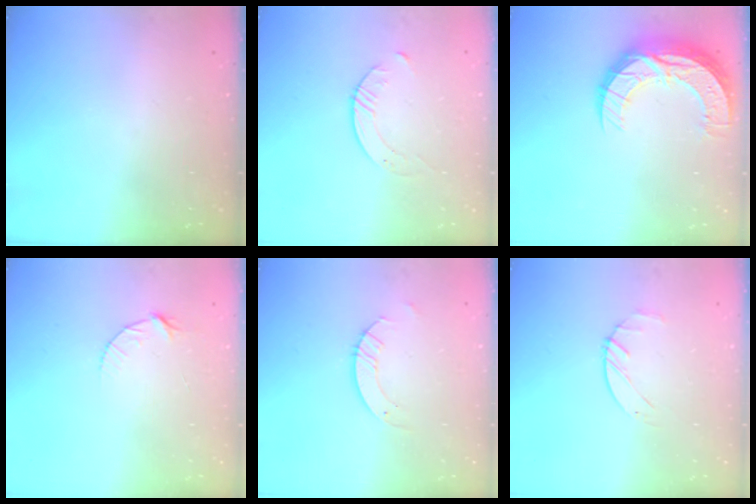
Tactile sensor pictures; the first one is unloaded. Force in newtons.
{"total": 4.2, "press": 4.2, "slide": 0.5}
{"total": 15.3, "press": 15.3, "slide": 1.1}
{"total": 5.5, "press": 5.4, "slide": 0.6}
{"total": 4.0, "press": 4.0, "slide": 0.2}
{"total": 1.9, "press": 1.9, "slide": 0.3}